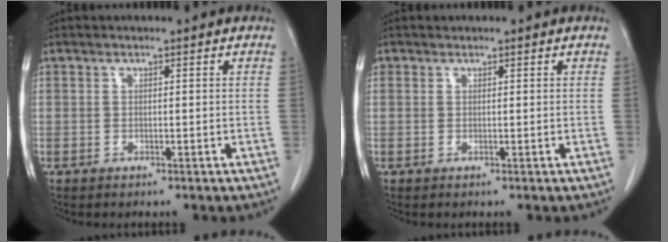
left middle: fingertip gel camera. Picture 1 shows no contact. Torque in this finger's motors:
{"motor_torque": [-0.08, 0.09, -0.05, -0.01]}